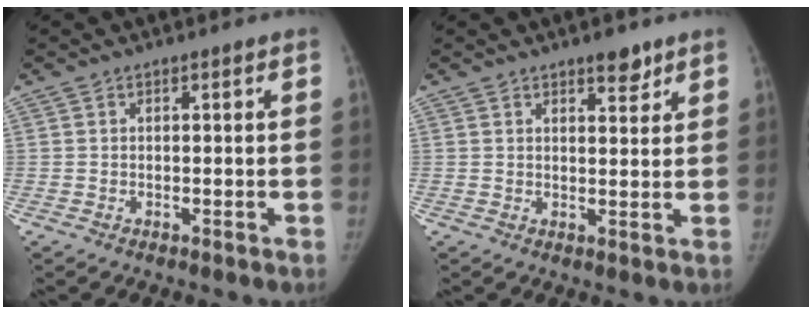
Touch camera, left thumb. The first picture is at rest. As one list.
[{"total": 3.7, "force": [2.7, 1.4, 2.0], "torque": [-0.012, -0.017, 0.038]}]